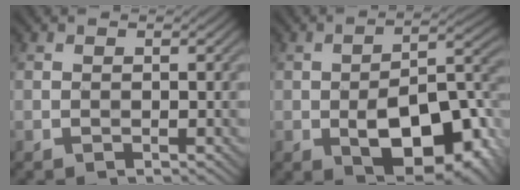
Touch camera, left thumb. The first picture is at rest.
{"total": 14.9, "force": [-5.6, 7.4, 11.7], "torque": [-0.161, -0.015, -0.083]}